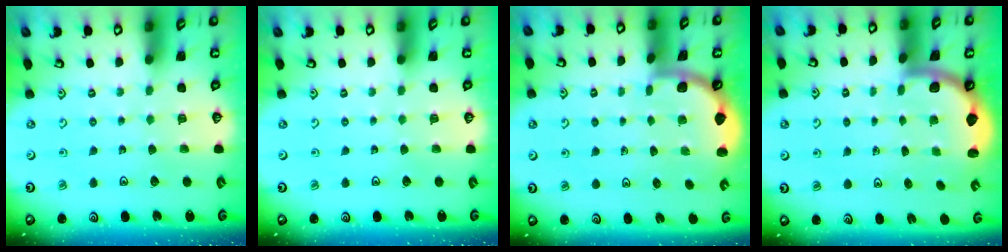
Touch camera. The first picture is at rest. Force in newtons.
{"total": 0.0}
{"total": 1.9, "press": 1.9, "slide": 0.0}
{"total": 2.5, "press": 2.4, "slide": 0.8}